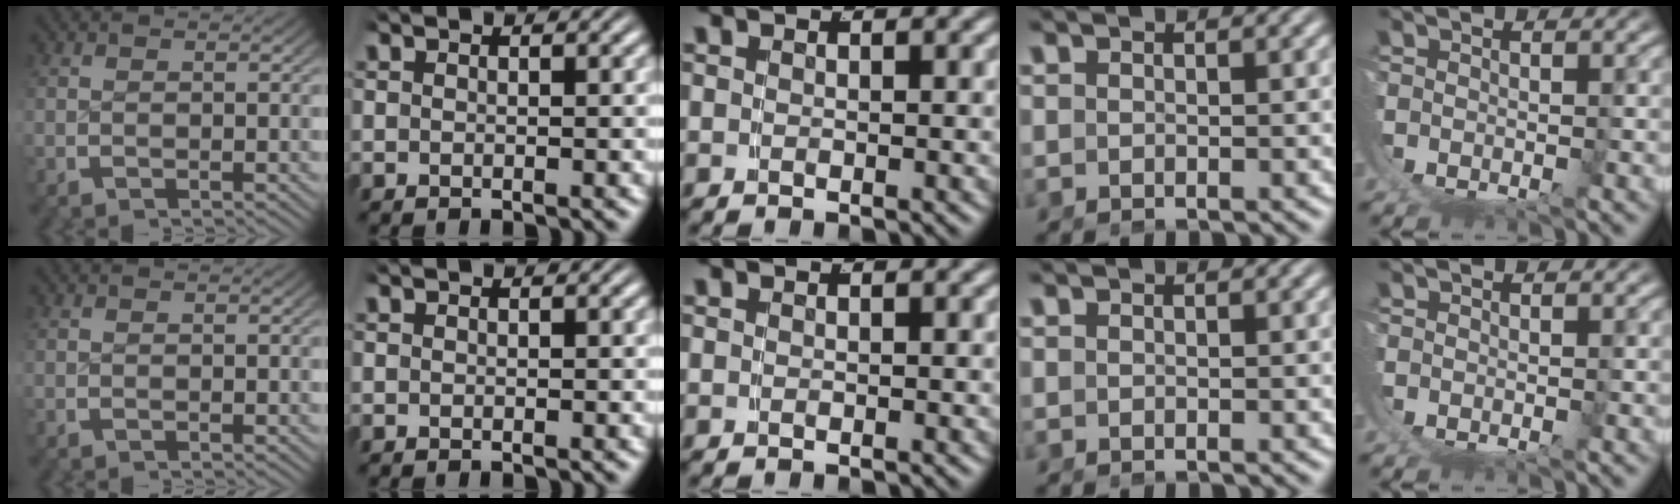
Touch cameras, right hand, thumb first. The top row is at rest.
{}